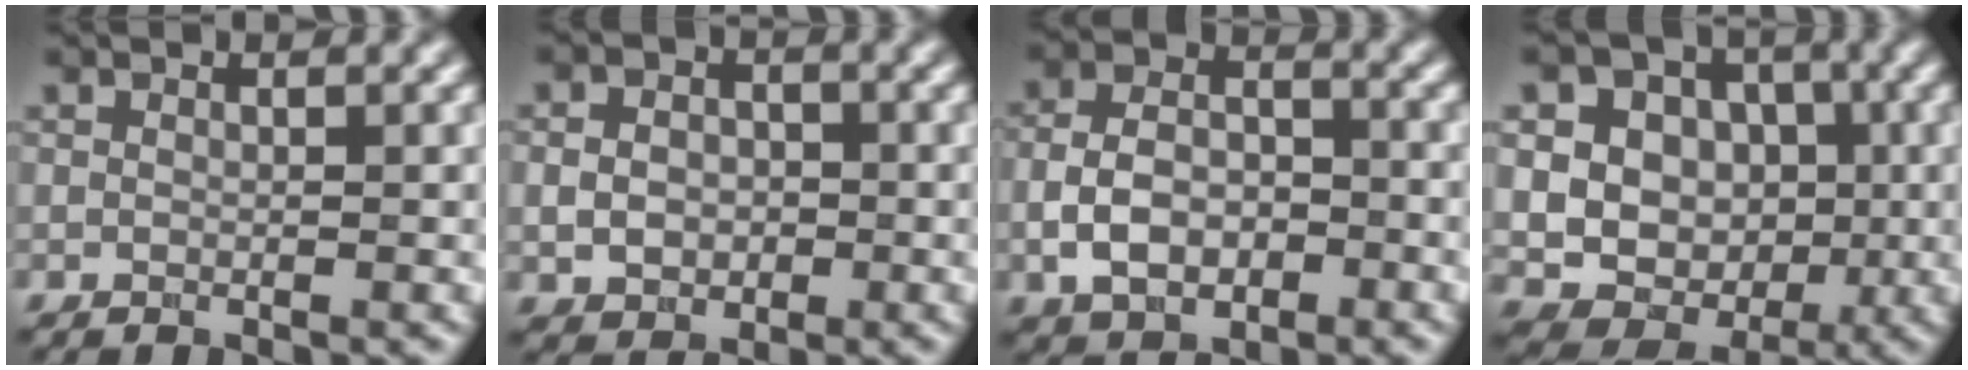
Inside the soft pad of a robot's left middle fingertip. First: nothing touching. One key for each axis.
{"total": 3.3, "fx": -0.4, "fy": 2.6, "fz": 2.0, "tx": -0.031, "ty": -0.003, "tz": -0.013}
{"total": 5.3, "fx": -1.8, "fy": 3.3, "fz": 3.7, "tx": -0.069, "ty": 0.004, "tz": -0.036}
{"total": 14.2, "fx": 1.5, "fy": 13.1, "fz": 5.3, "tx": -0.118, "ty": 0.035, "tz": 0.020}